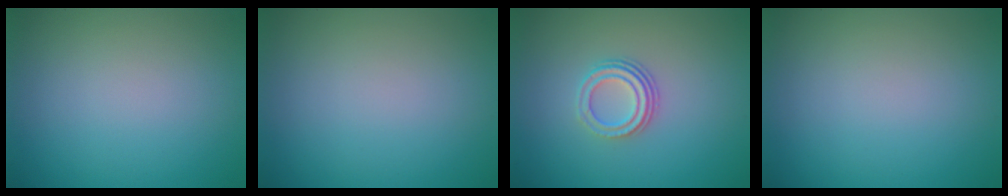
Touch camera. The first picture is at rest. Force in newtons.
{"total": 0.0}
{"total": 3.0, "press": 2.1, "slide": 2.1}
{"total": 0.0}